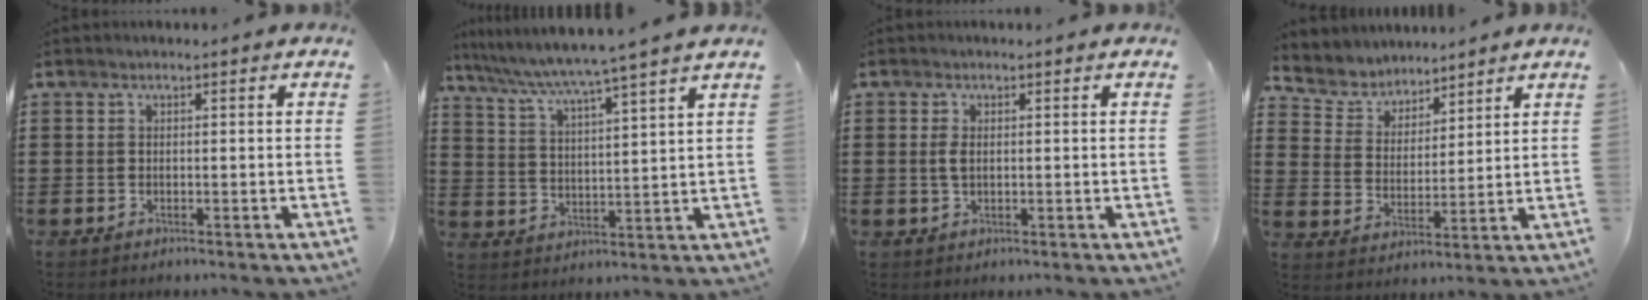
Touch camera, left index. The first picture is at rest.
{"total": 5.4, "force": [4.6, -1.4, 2.4], "torque": [-0.068, -0.039, 0.071]}
{"total": 1.9, "force": [0.3, 0.8, 1.7], "torque": [-0.050, -0.002, -0.001]}
{"total": 5.1, "force": [4.6, 2.1, -0.3], "torque": [-0.027, -0.026, 0.080]}